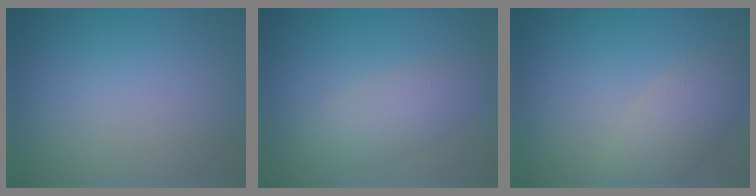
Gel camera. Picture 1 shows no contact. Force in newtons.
{"total": 2.8, "press": 2.8, "slide": 0.1}
{"total": 2.9, "press": 2.9, "slide": 0.2}